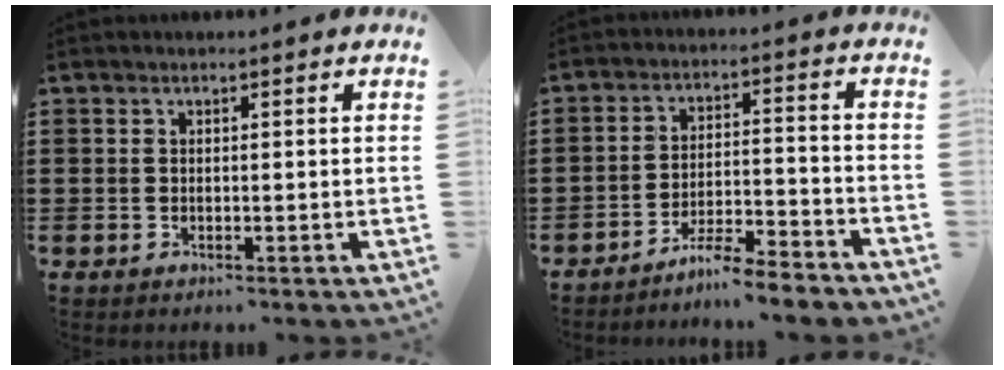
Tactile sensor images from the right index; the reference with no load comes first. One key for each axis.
{"total": 6.0, "fx": -5.7, "fy": -0.3, "fz": 1.8, "tx": -0.037, "ty": -0.003, "tz": -0.112}